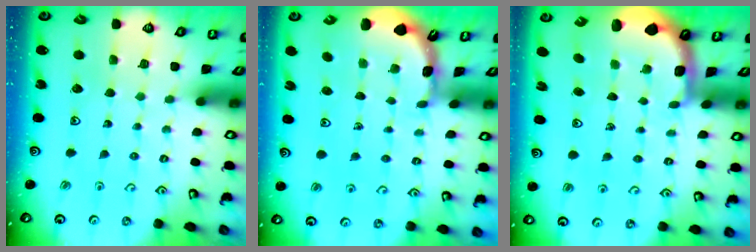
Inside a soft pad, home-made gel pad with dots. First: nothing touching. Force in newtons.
{"total": 1.6, "press": 1.6, "slide": 0.3}
{"total": 2.3, "press": 2.0, "slide": 1.0}